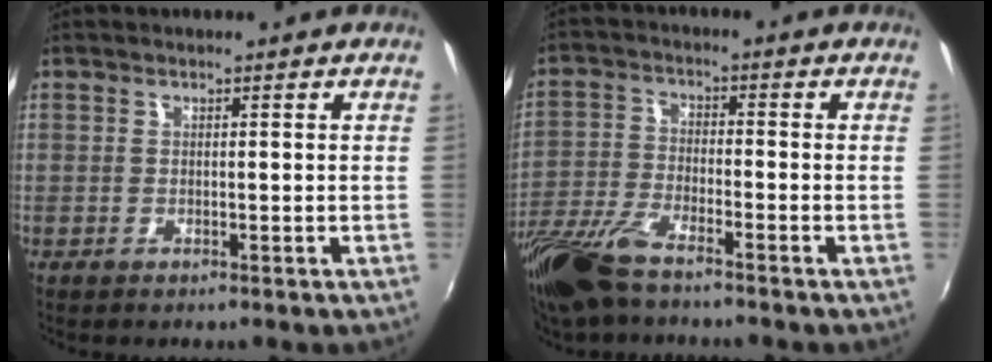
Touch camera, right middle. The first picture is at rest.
{"total": 11.2, "force": [-8.6, 2.7, 6.7], "torque": [-0.155, -0.025, -0.175]}